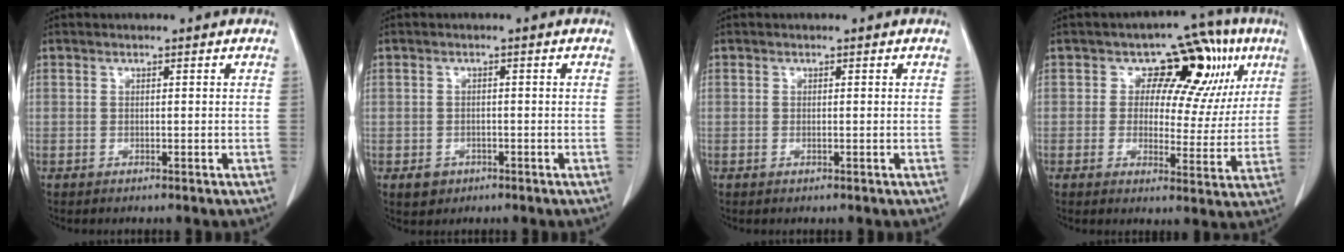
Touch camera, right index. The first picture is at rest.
{"total": 3.1, "force": [-1.4, 2.5, 1.0], "torque": [-0.013, 0.004, -0.011]}
{"total": 0.7, "force": [-0.2, 0.3, 0.6], "torque": [-0.016, -0.001, 0.000]}
{"total": 12.5, "force": [4.3, 7.8, 8.8], "torque": [-0.087, 0.039, 0.059]}